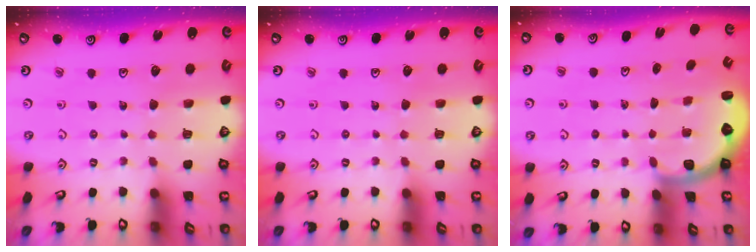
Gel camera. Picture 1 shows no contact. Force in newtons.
{"total": 0.0}
{"total": 2.4, "press": 2.1, "slide": 1.2}